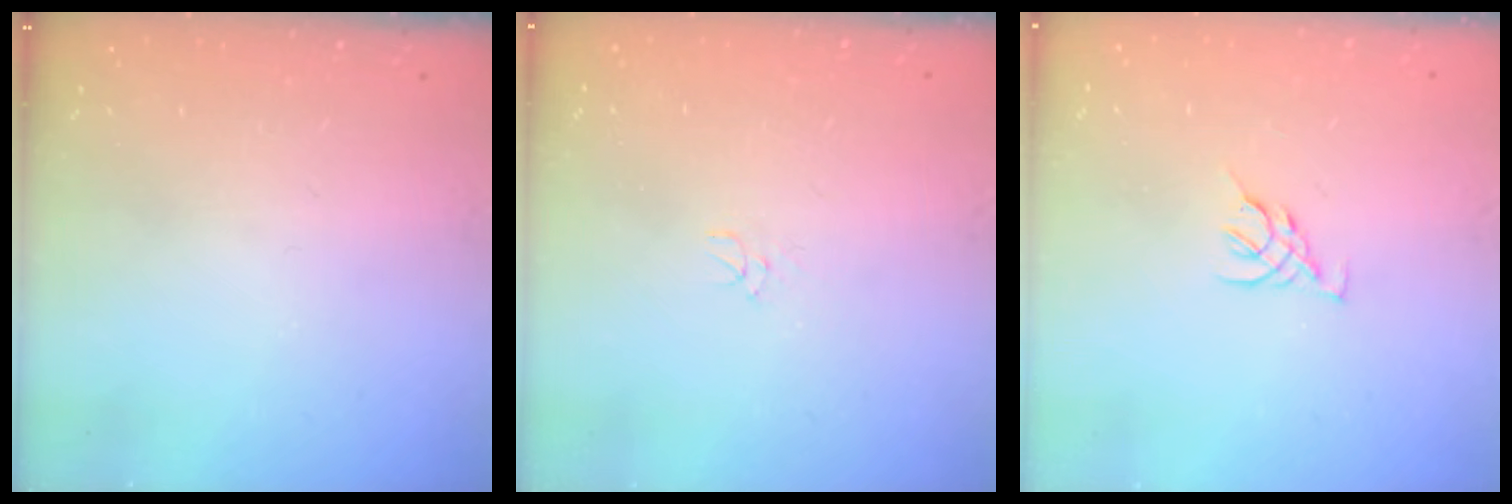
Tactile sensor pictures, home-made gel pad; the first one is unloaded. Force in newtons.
{"total": 3.4, "press": 3.4, "slide": 0.2}
{"total": 3.6, "press": 3.5, "slide": 0.8}